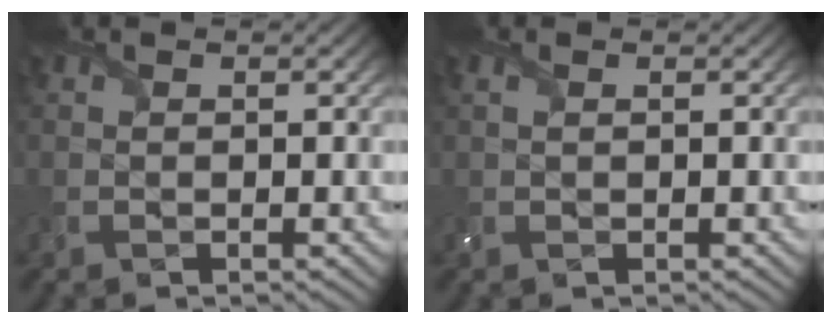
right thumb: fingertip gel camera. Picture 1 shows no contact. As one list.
[{"total": 0.8, "force": [0.4, 0.3, 0.6], "torque": [-0.019, 0.003, 0.008]}]